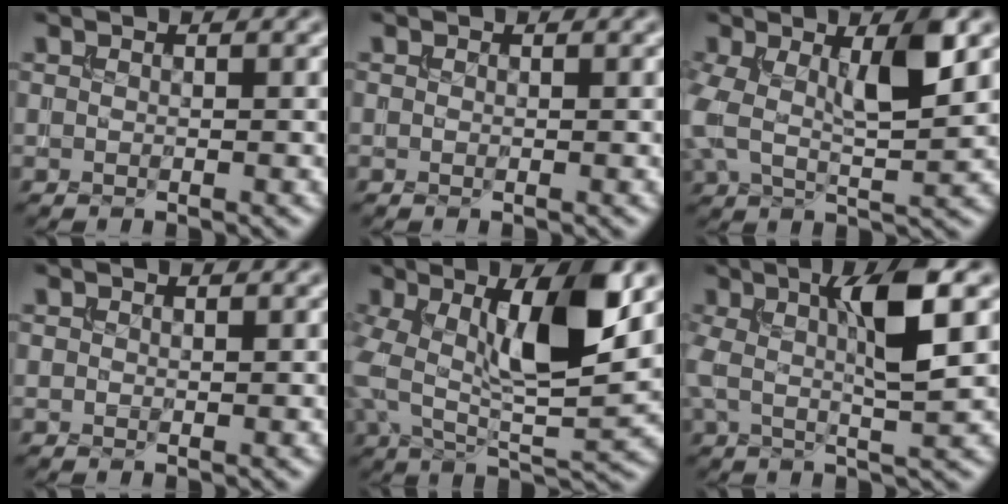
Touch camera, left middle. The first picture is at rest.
{"total": 0.0}
{"total": 6.6, "force": [1.1, 2.4, 6.0], "torque": [-0.121, 0.001, 0.018]}
{"total": 0.5, "force": [0.1, 0.4, 0.3], "torque": [-0.002, -0.002, 0.000]}
{"total": 10.1, "force": [2.1, 3.6, 9.3], "torque": [-0.165, 0.001, 0.033]}
{"total": 6.7, "force": [1.6, 1.3, 6.3], "torque": [-0.110, 0.007, 0.025]}